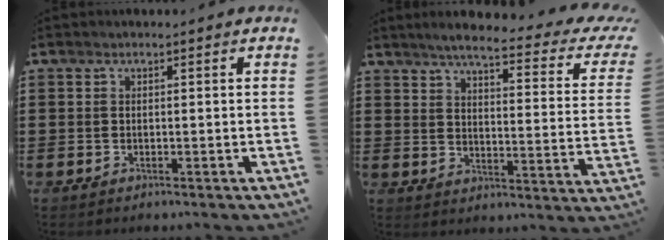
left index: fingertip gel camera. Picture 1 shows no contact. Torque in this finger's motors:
{"motor_torque": [1.30, -0.84, 0.19, 0.01]}